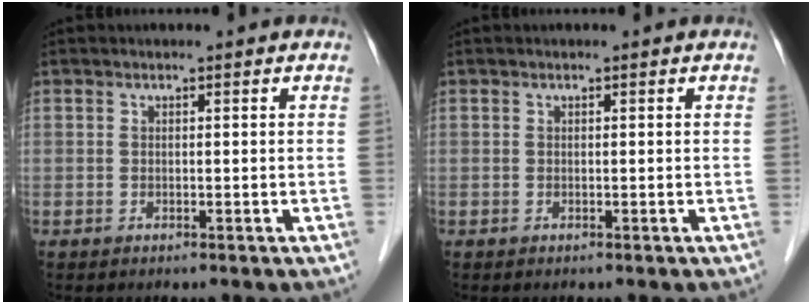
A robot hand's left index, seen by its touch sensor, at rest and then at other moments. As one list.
[{"total": 0.0}]